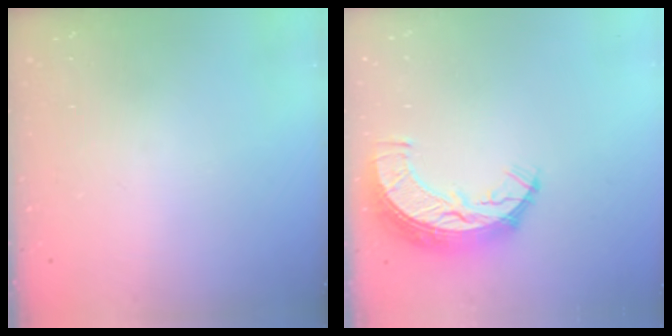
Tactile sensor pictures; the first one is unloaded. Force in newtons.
{"total": 9.6, "press": 9.6, "slide": 0.8}